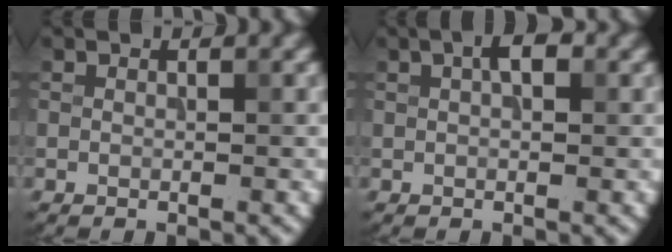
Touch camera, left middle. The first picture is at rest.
{"total": 2.1, "force": [0.8, 0.9, 1.7], "torque": [-0.026, 0.007, 0.010]}